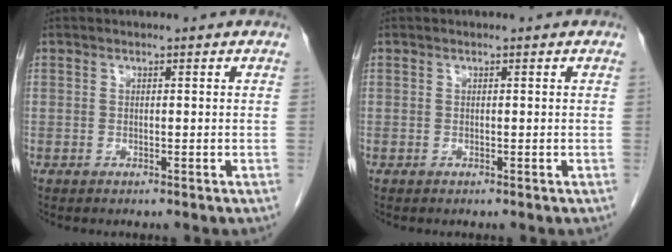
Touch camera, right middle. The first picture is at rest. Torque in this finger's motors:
{"motor_torque": [-0.22, -0.09, -0.05, -0.01]}